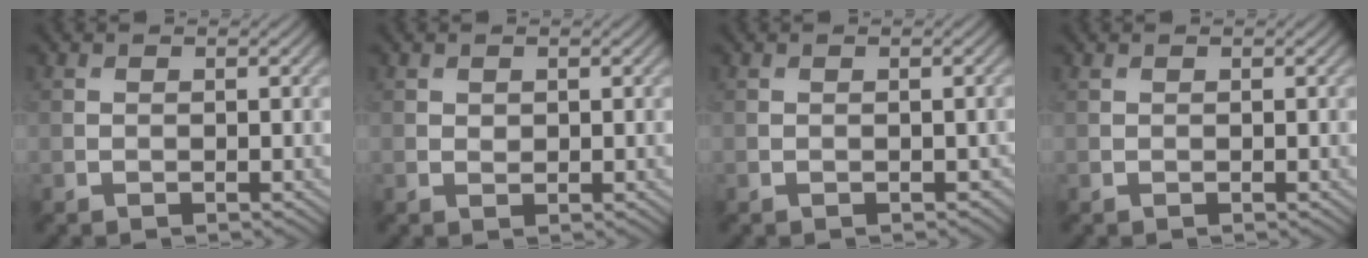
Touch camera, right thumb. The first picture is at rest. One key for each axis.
{"total": 0.6, "fx": 0.3, "fy": 0.5, "fz": 0.2, "tx": -0.004, "ty": -0.005, "tz": 0.008}
{"total": 0.8, "fx": -0.2, "fy": 0.5, "fz": 0.5, "tx": -0.007, "ty": -0.007, "tz": -0.001}
{"total": 0.0}